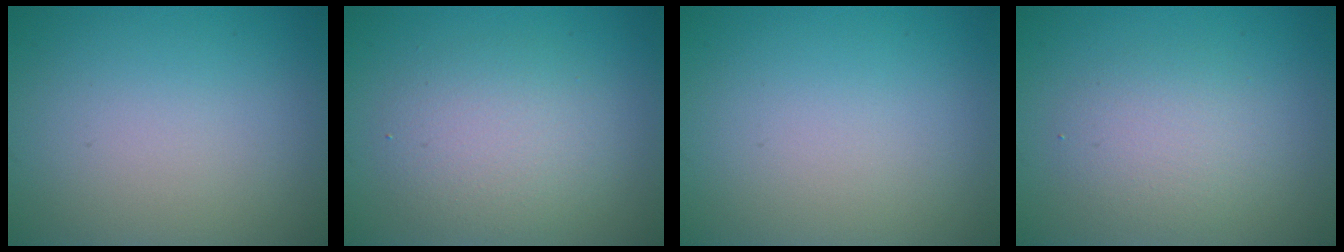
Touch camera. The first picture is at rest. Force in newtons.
{"total": 3.9, "press": 3.9, "slide": 0.3}
{"total": 0.0}
{"total": 2.8, "press": 2.8, "slide": 0.2}